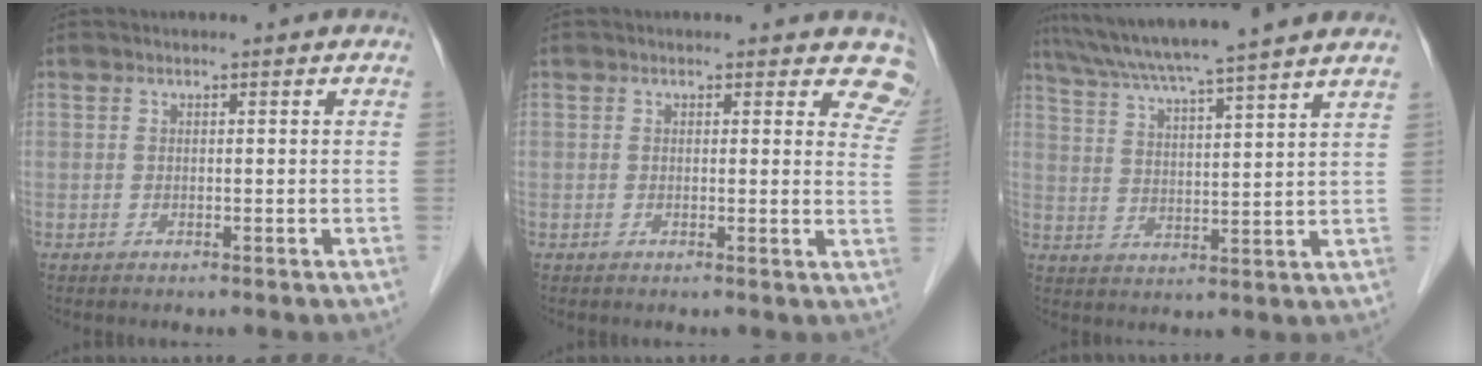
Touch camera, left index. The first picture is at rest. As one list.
[{"total": 5.5, "force": [5.0, 2.3, 0.7], "torque": [0.030, -0.021, 0.016]}, {"total": 17.4, "force": [15.1, -1.0, 8.6], "torque": [-0.150, 0.020, 0.216]}]